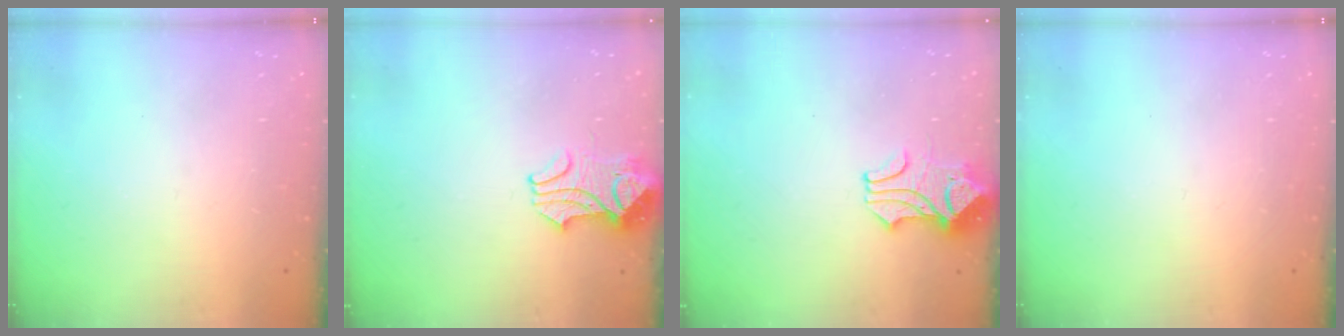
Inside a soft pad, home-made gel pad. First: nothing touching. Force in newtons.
{"total": 2.1, "press": 2.0, "slide": 0.5}
{"total": 1.7, "press": 1.3, "slide": 1.1}
{"total": 0.0}